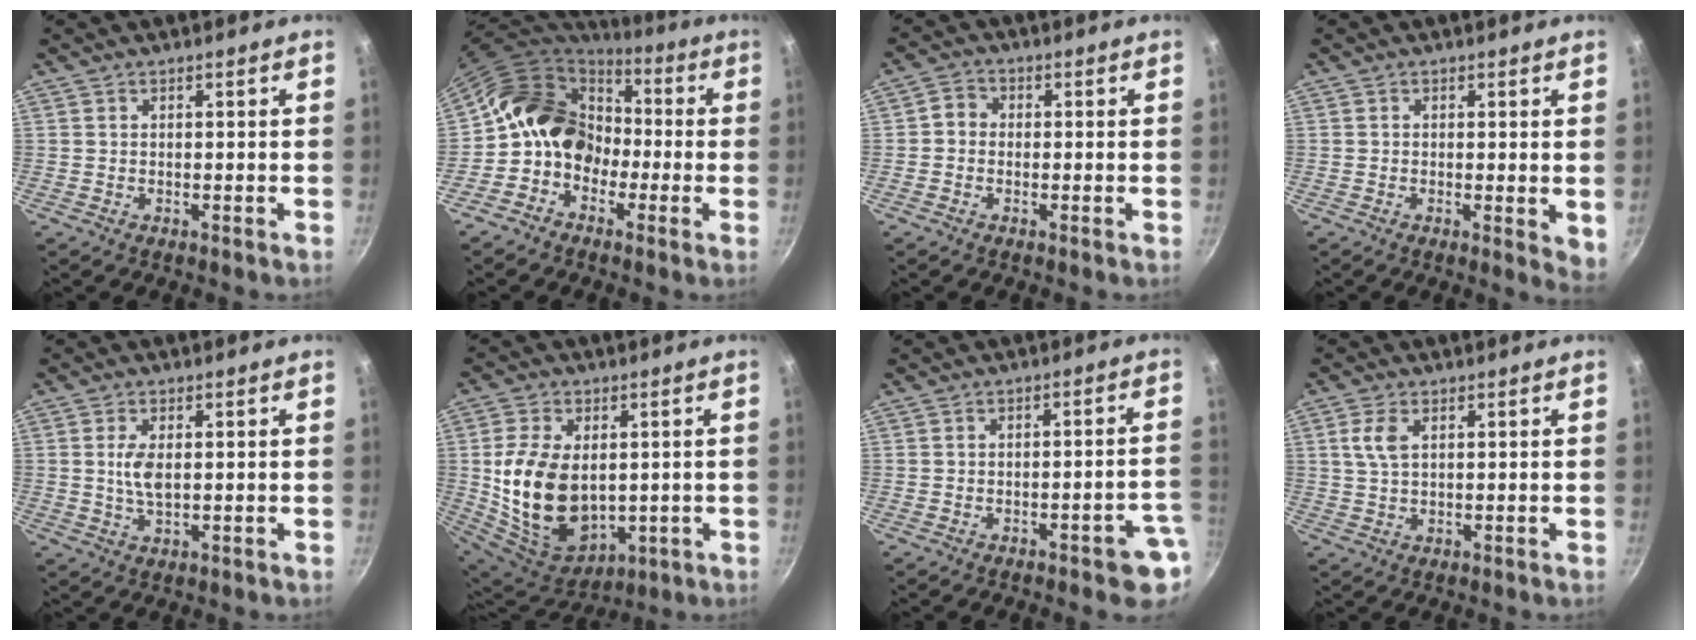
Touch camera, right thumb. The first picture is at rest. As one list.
[{"total": 14.5, "force": [-1.7, 12.1, 7.7], "torque": [-0.089, 0.048, -0.048]}, {"total": 2.9, "force": [-0.3, 2.6, 1.3], "torque": [-0.016, 0.008, -0.018]}, {"total": 3.7, "force": [0.0, 1.4, 3.4], "torque": [-0.041, -0.011, -0.002]}, {"total": 4.4, "force": [0.6, 2.1, 3.8], "torque": [-0.076, -0.002, 0.012]}, {"total": 18.2, "force": [0.7, 12.2, 13.4], "torque": [-0.232, -0.020, 0.036]}, {"total": 6.7, "force": [-2.7, 2.5, 5.6], "torque": [-0.038, 0.033, -0.024]}, {"total": 4.2, "force": [1.4, 2.2, 3.3], "torque": [-0.068, 0.000, 0.027]}]